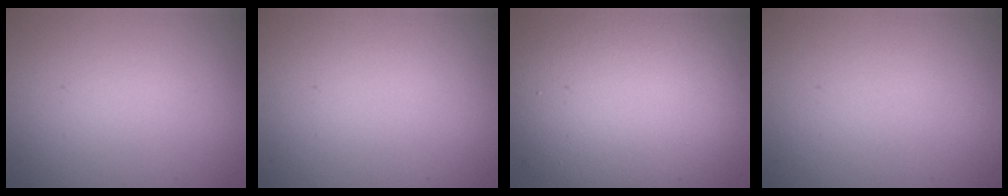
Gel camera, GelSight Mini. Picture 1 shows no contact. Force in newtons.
{"total": 0.0}
{"total": 12.9, "press": 12.9, "slide": 0.9}
{"total": 0.0}